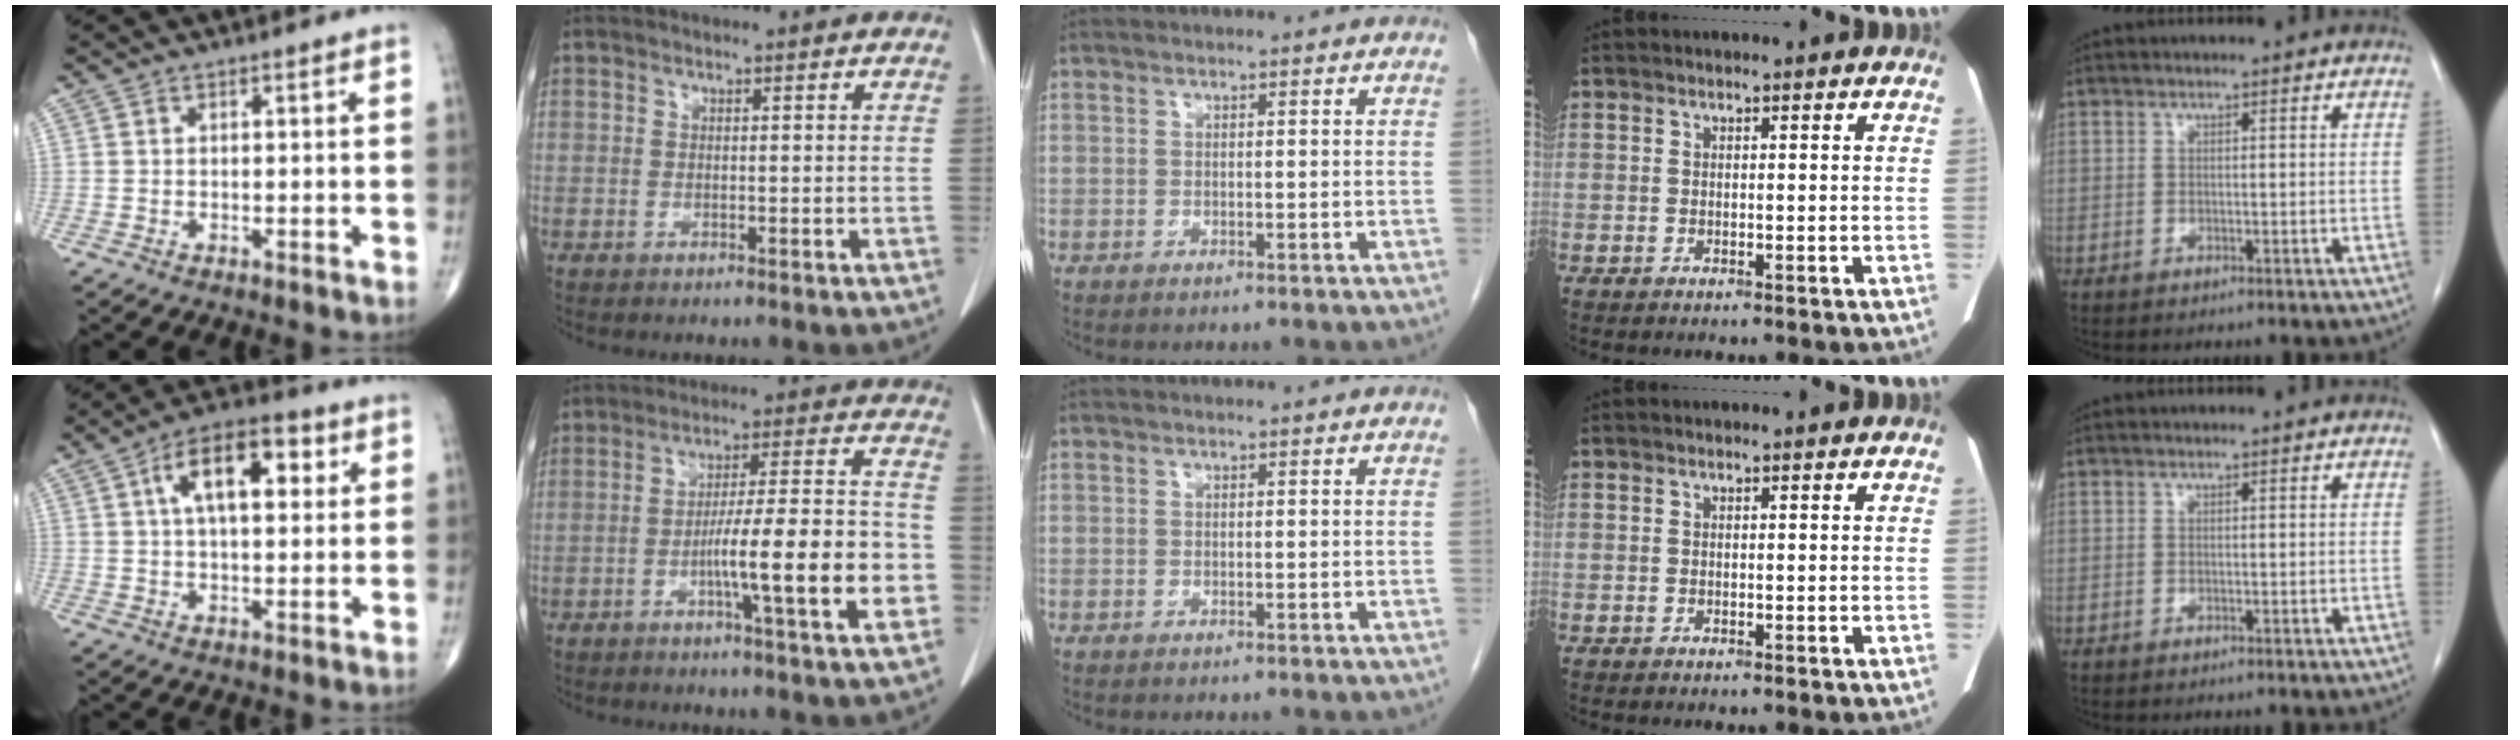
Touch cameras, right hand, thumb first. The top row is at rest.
{"thumb": {"total": 12.5, "force": [3.7, 6.0, 10.3], "torque": [-0.151, 0.015, 0.054]}, "index": {"total": 13.3, "force": [-3.9, 0.6, 12.7], "torque": [-0.196, 0.006, -0.060]}}